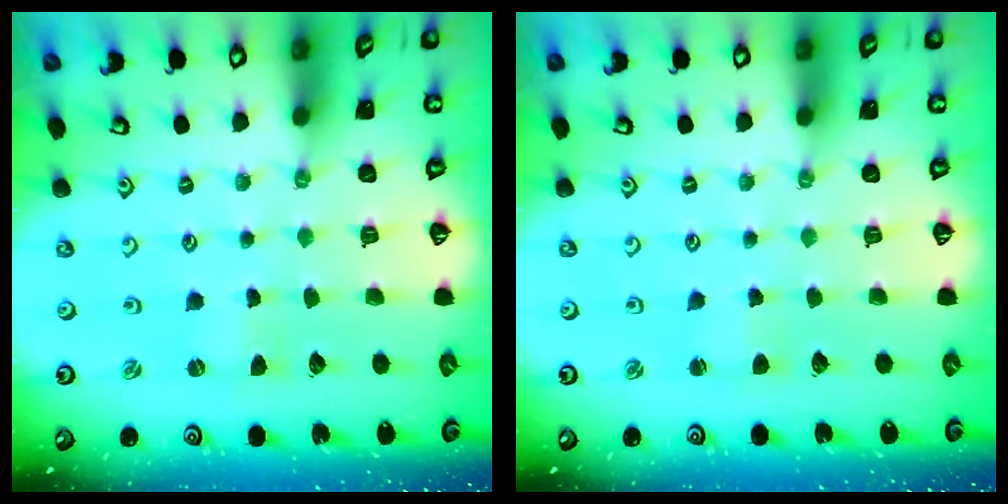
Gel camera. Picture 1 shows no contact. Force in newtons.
{"total": 1.9, "press": 1.9, "slide": 0.2}